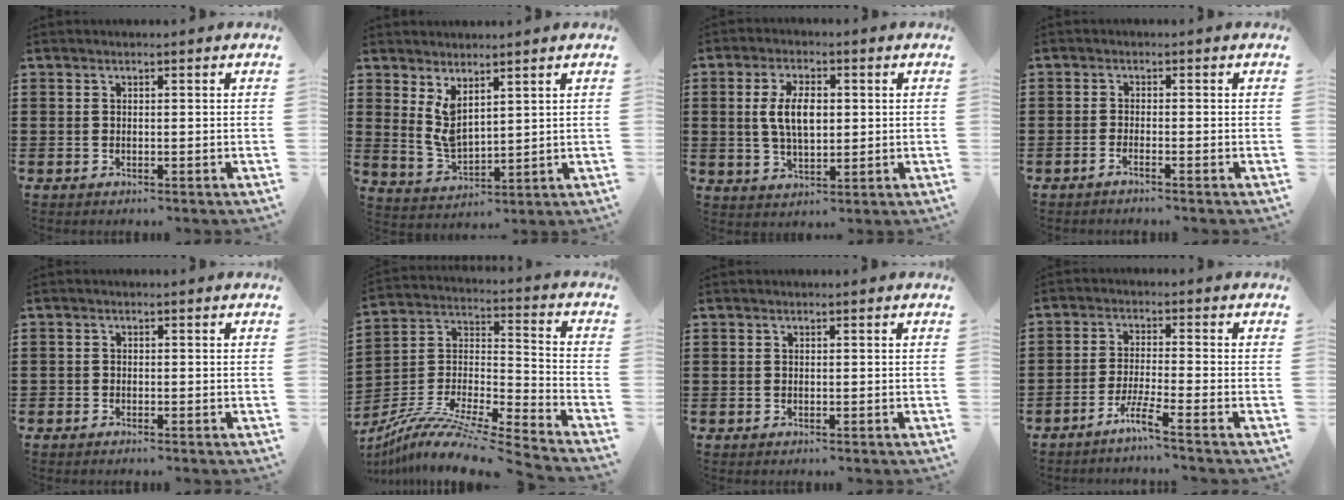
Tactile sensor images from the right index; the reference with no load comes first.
{"total": 4.6, "force": [2.7, 2.0, 3.1], "torque": [-0.077, -0.010, 0.049]}
{"total": 6.5, "force": [0.7, 3.1, 5.7], "torque": [-0.112, 0.005, 0.006]}
{"total": 1.2, "force": [-1.0, -0.3, 0.6], "torque": [-0.010, -0.004, -0.019]}
{"total": 0.6, "force": [-0.6, 0.2, 0.0], "torque": [-0.001, 0.001, -0.013]}
{"total": 11.3, "force": [-9.6, 0.7, 5.8], "torque": [-0.115, 0.002, -0.193]}
{"total": 0.0}
{"total": 4.4, "force": [-3.5, -0.5, 2.7], "torque": [-0.061, -0.011, -0.069]}